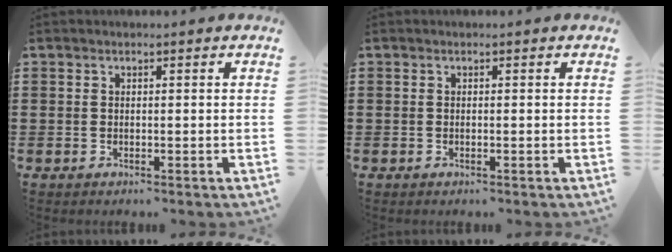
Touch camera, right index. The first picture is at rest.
{"total": 0.0}